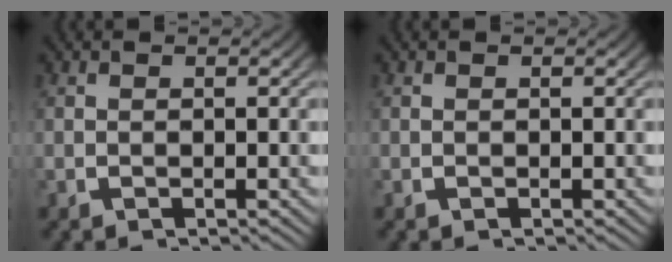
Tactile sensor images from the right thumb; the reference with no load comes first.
{"total": 0.0}